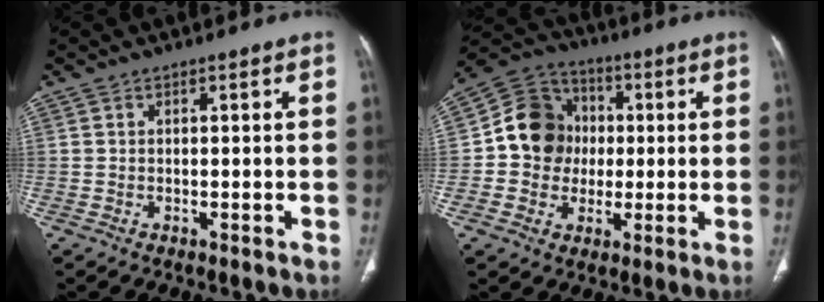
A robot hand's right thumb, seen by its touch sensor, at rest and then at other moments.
{"total": 12.4, "force": [0.2, 11.3, 5.0], "torque": [-0.053, 0.022, -0.003]}